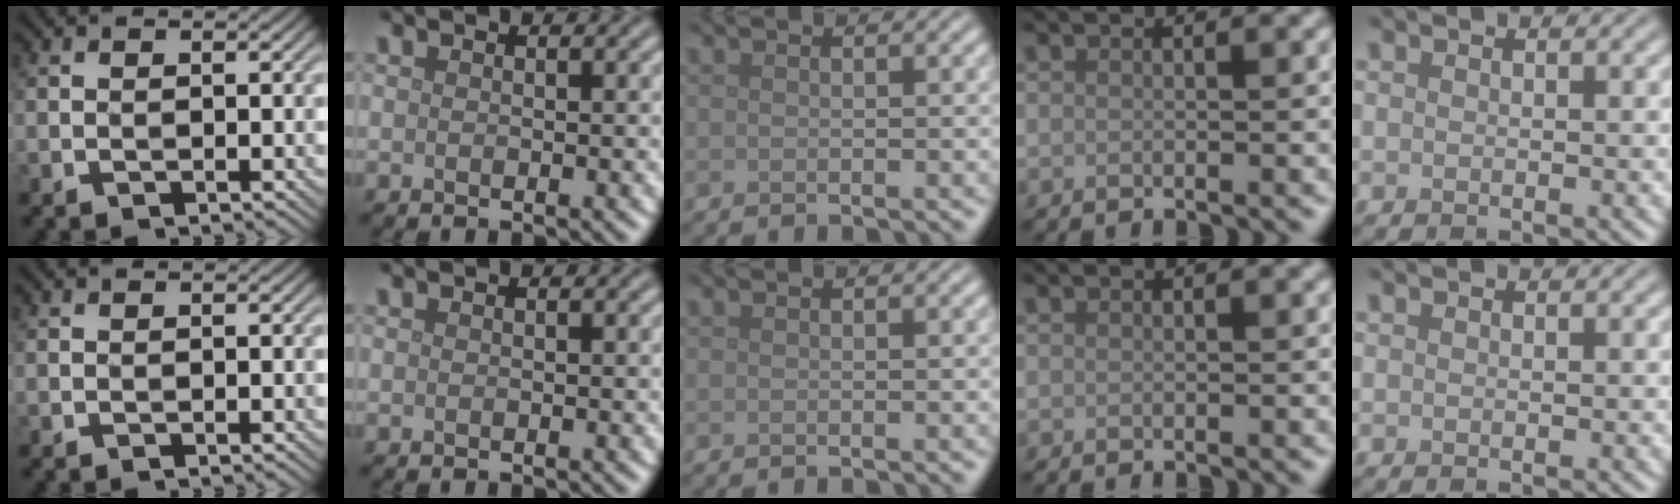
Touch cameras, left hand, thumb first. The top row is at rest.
{}